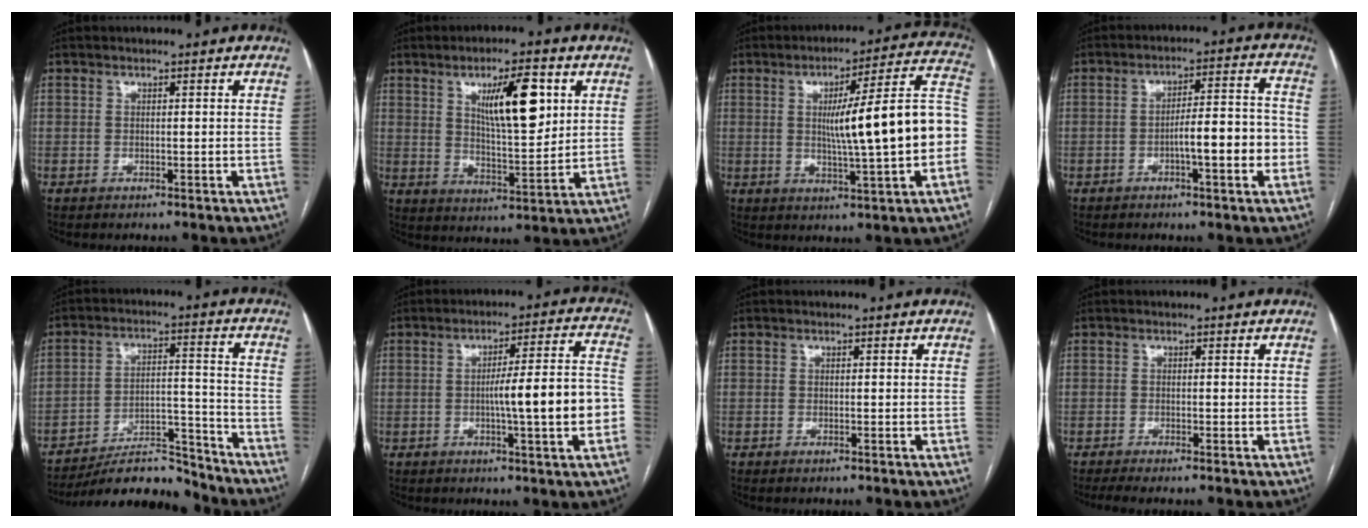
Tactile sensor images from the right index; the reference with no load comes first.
{"total": 11.4, "force": [4.3, 2.7, 10.2], "torque": [-0.168, 0.000, 0.075]}
{"total": 17.7, "force": [-0.8, 0.6, 17.7], "torque": [-0.231, 0.030, -0.010]}
{"total": 8.6, "force": [-2.5, 1.3, 8.1], "torque": [-0.123, 0.022, -0.037]}
{"total": 13.5, "force": [-12.8, 2.4, 3.7], "torque": [-0.051, 0.027, -0.208]}
{"total": 12.0, "force": [-2.3, 0.4, 11.8], "torque": [-0.170, 0.018, -0.034]}
{"total": 0.6, "force": [-0.4, 0.0, 0.4], "torque": [-0.008, -0.001, -0.006]}
{"total": 3.8, "force": [-3.1, -0.2, 2.2], "torque": [-0.031, -0.006, -0.052]}